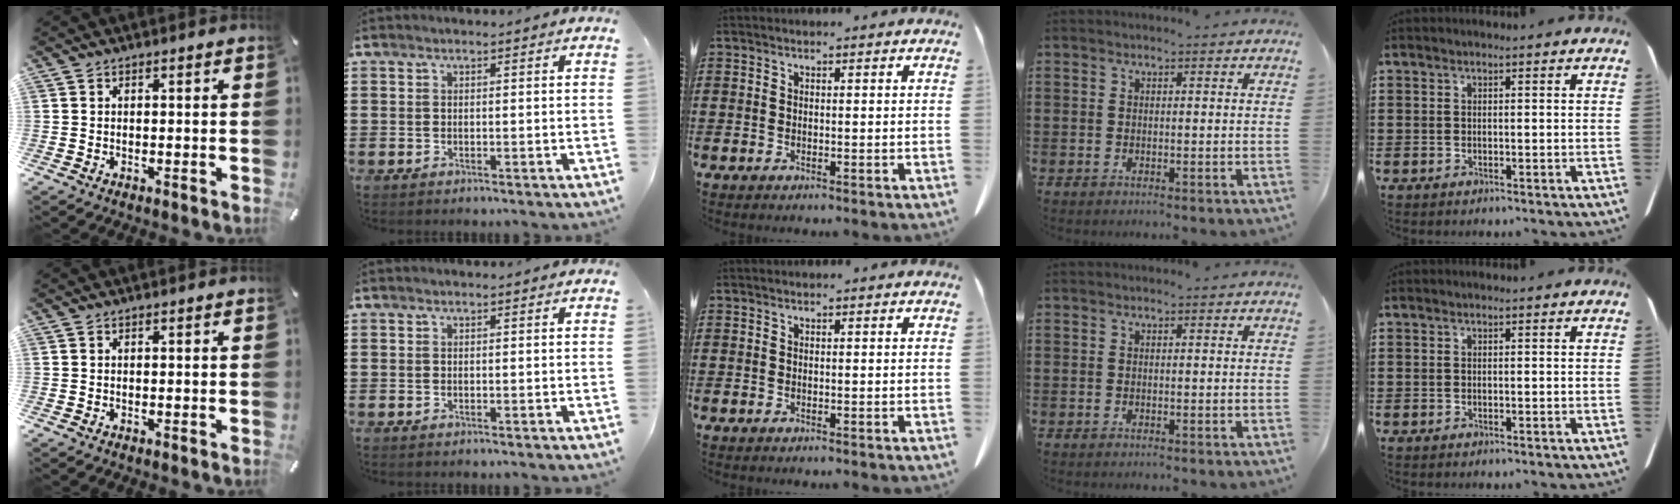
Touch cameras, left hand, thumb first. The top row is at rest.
{}